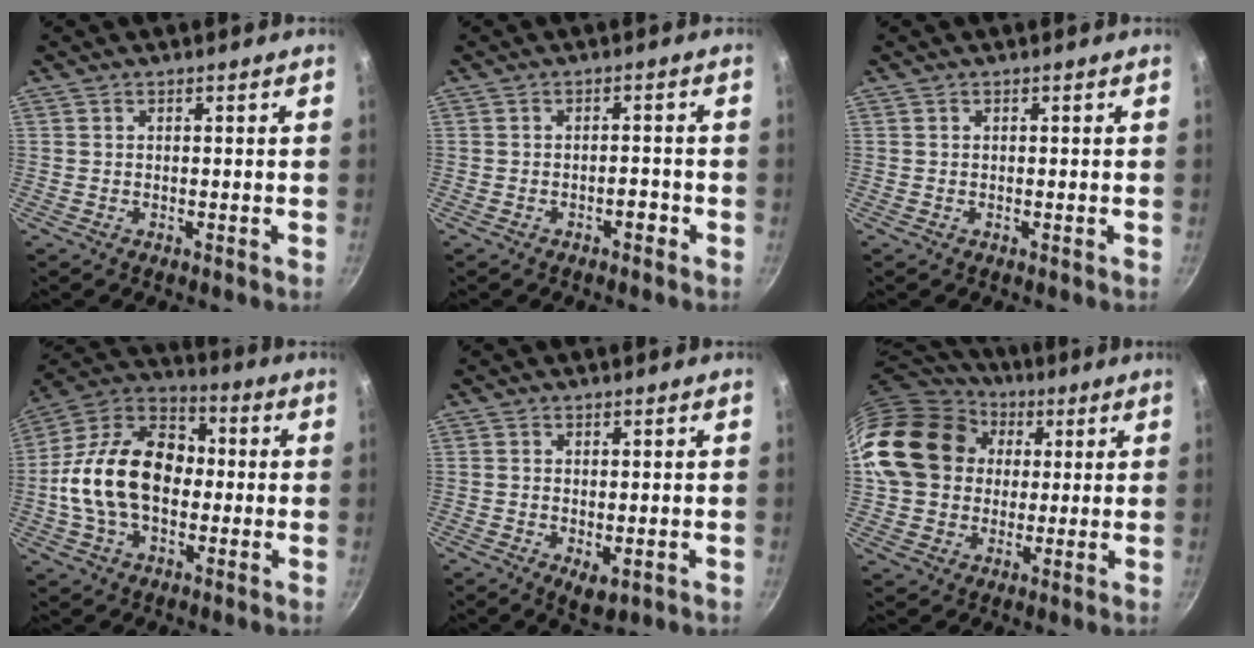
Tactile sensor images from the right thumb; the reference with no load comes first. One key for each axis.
{"total": 2.0, "fx": -1.3, "fy": 1.0, "fz": 1.2, "tx": -0.009, "ty": 0.018, "tz": -0.018}
{"total": 0.0}
{"total": 19.7, "fx": -1.1, "fy": 13.2, "fz": 14.5, "tx": -0.226, "ty": 0.042, "tz": -0.038}
{"total": 4.0, "fx": -1.0, "fy": 2.0, "fz": 3.3, "tx": -0.048, "ty": -0.014, "tz": -0.008}
{"total": 20.2, "fx": 3.5, "fy": 16.8, "fz": 10.7, "tx": -0.175, "ty": 0.035, "tz": 0.060}